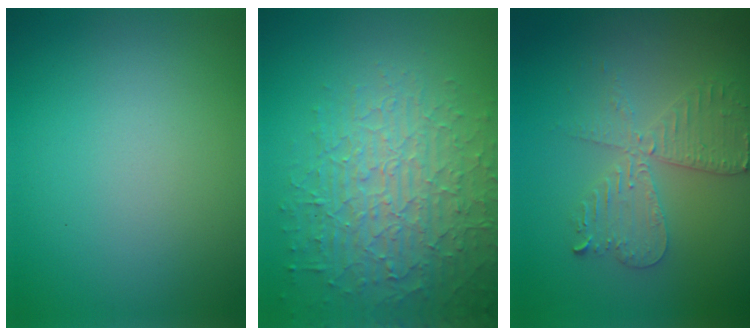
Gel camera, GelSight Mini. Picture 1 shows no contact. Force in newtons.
{"total": 6.6, "press": 5.1, "slide": 4.2}
{"total": 4.1, "press": 3.5, "slide": 2.2}